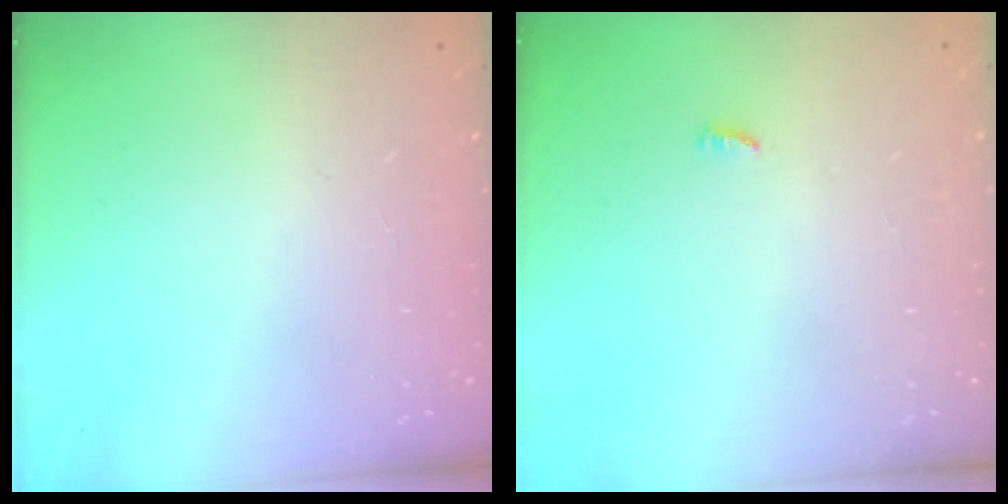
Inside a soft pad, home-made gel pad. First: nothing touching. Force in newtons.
{"total": 1.9, "press": 1.9, "slide": 0.3}